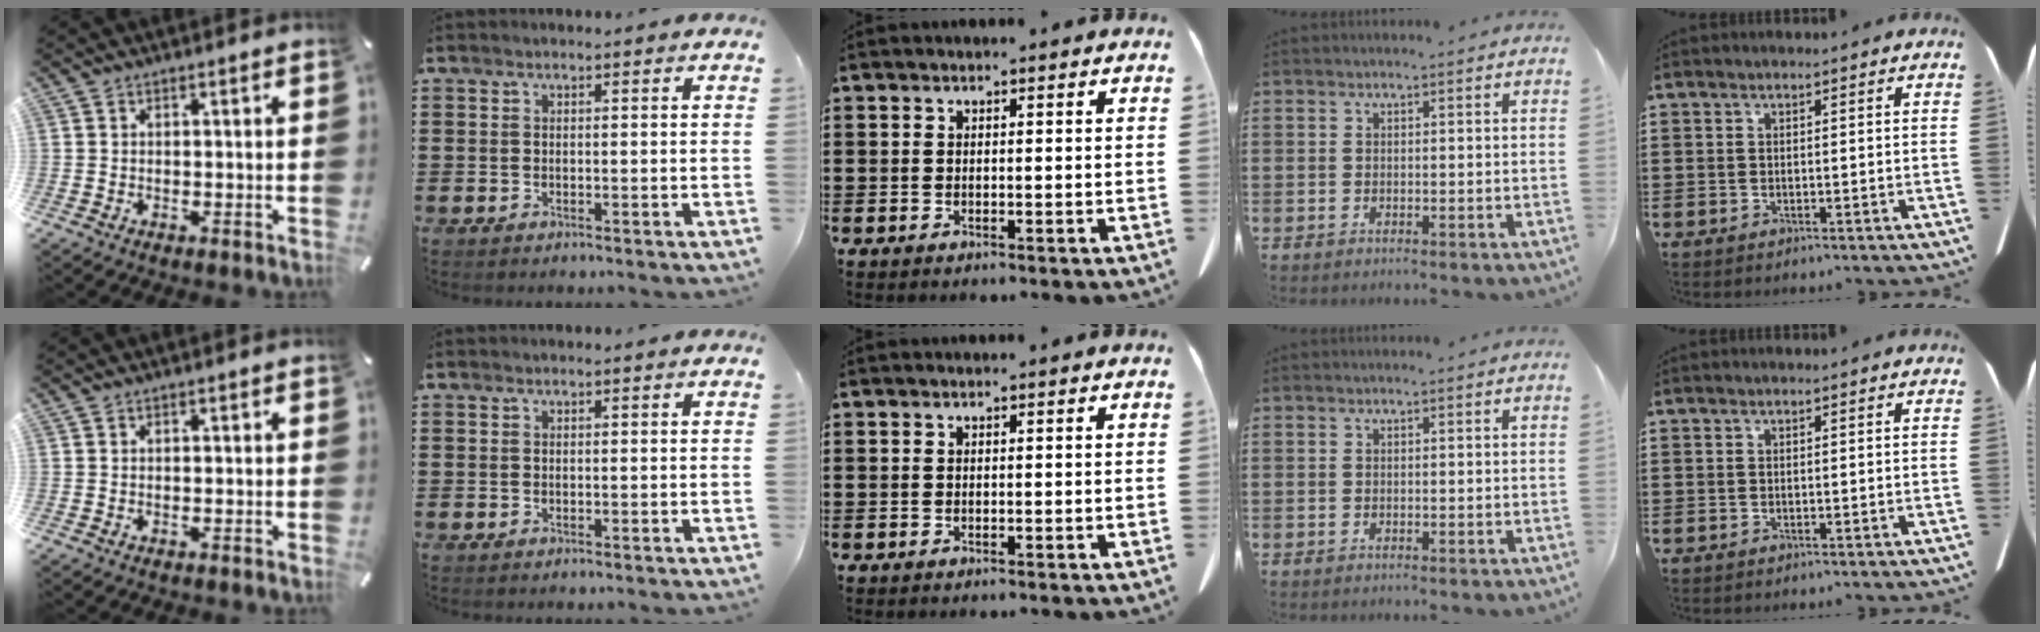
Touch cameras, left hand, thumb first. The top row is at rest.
{}